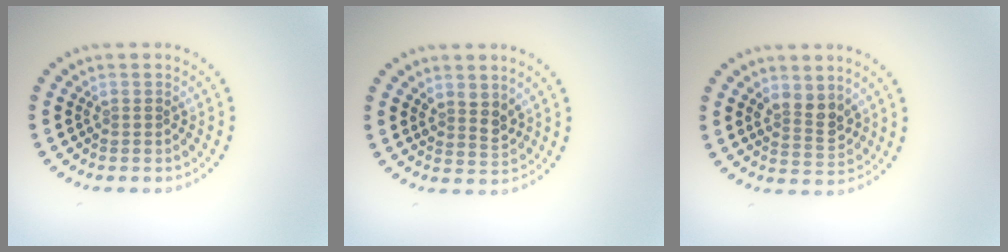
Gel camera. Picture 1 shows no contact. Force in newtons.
{"total": 2.0, "press": 1.7, "slide": 1.1}
{"total": 2.6, "press": 2.4, "slide": 1.0}